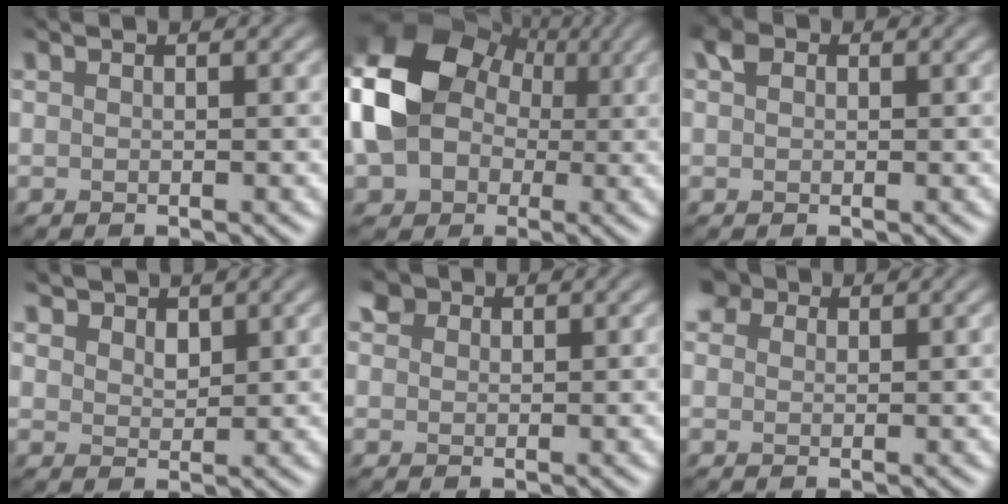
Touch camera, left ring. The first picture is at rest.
{"total": 11.9, "force": [0.5, 9.5, 7.1], "torque": [-0.153, 0.000, -0.011]}
{"total": 1.5, "force": [0.1, 1.2, 0.8], "torque": [-0.016, 0.004, -0.005]}
{"total": 2.1, "force": [1.4, 1.3, 0.8], "torque": [-0.028, -0.011, 0.025]}
{"total": 1.6, "force": [0.9, 1.2, 0.5], "torque": [-0.015, 0.002, 0.015]}
{"total": 4.0, "force": [2.6, 2.5, 1.8], "torque": [-0.051, 0.004, 0.042]}